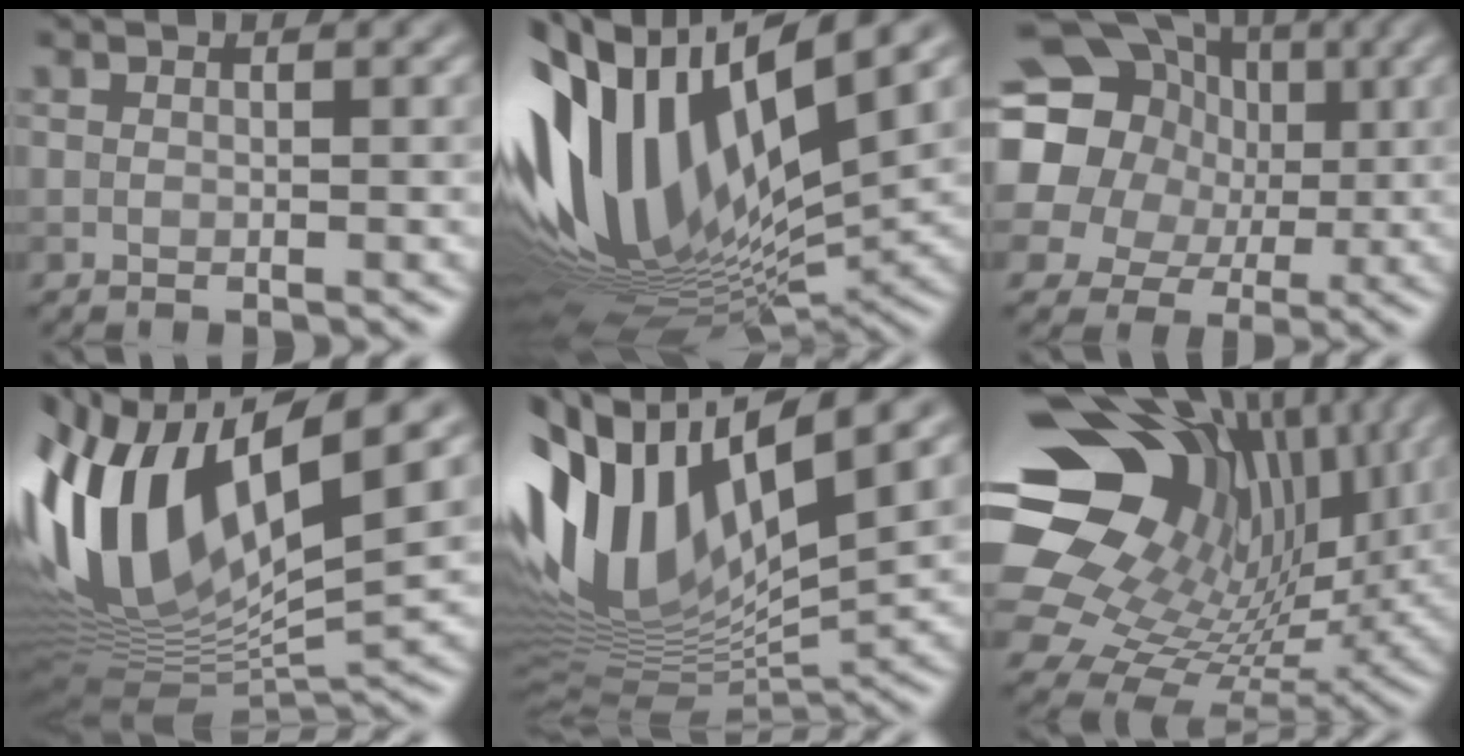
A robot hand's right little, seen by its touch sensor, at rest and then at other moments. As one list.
[{"total": 15.6, "force": [3.8, 6.8, 13.5], "torque": [-0.282, 0.011, 0.066]}, {"total": 20.3, "force": [4.0, 18.2, 8.2], "torque": [-0.186, 0.017, 0.036]}, {"total": 15.8, "force": [2.7, 6.8, 13.9], "torque": [-0.301, 0.005, 0.052]}, {"total": 15.6, "force": [4.8, 6.5, 13.3], "torque": [-0.295, 0.010, 0.086]}, {"total": 19.0, "force": [6.8, 13.3, 11.7], "torque": [-0.253, 0.016, 0.141]}]